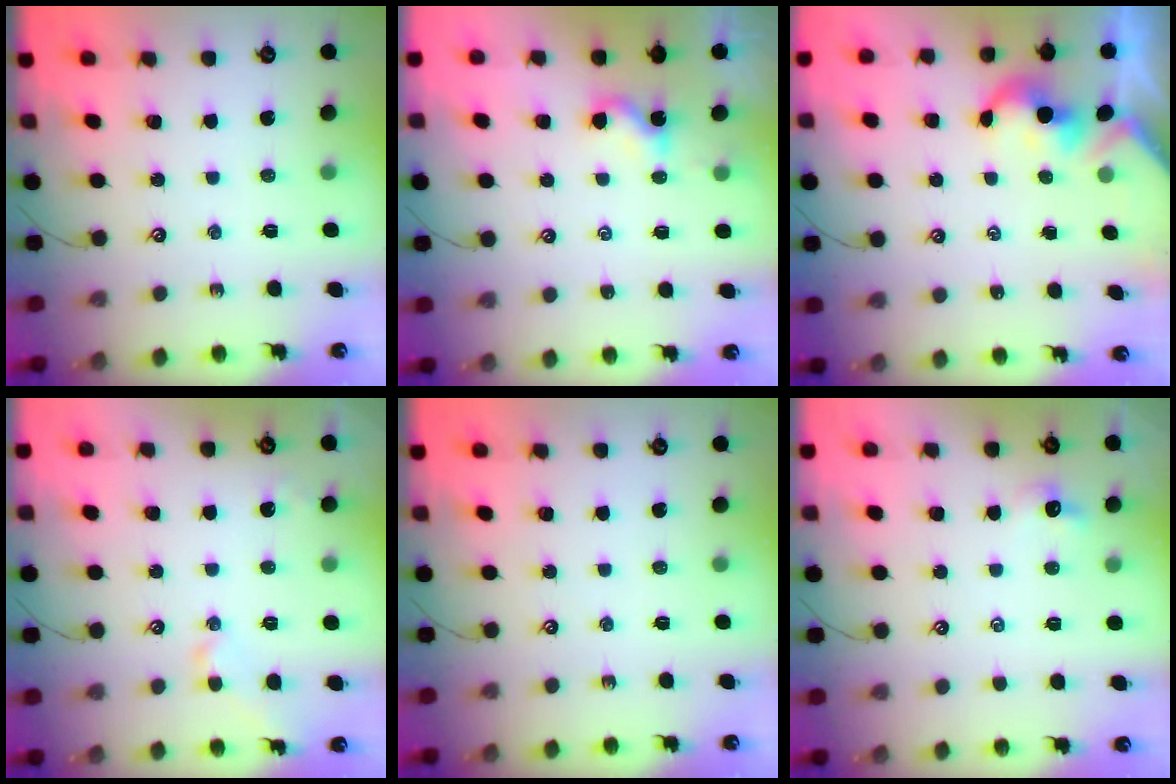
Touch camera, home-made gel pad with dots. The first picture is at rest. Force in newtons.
{"total": 0.6, "press": 0.5, "slide": 0.4}
{"total": 2.1, "press": 2.1, "slide": 0.3}
{"total": 1.2, "press": 0.9, "slide": 0.7}
{"total": 0.0}
{"total": 0.7, "press": 0.5, "slide": 0.4}